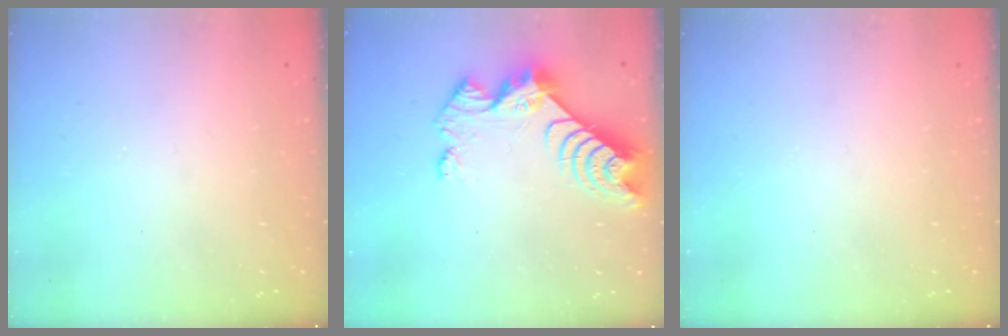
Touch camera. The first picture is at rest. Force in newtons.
{"total": 9.0, "press": 9.0, "slide": 0.8}
{"total": 0.0}